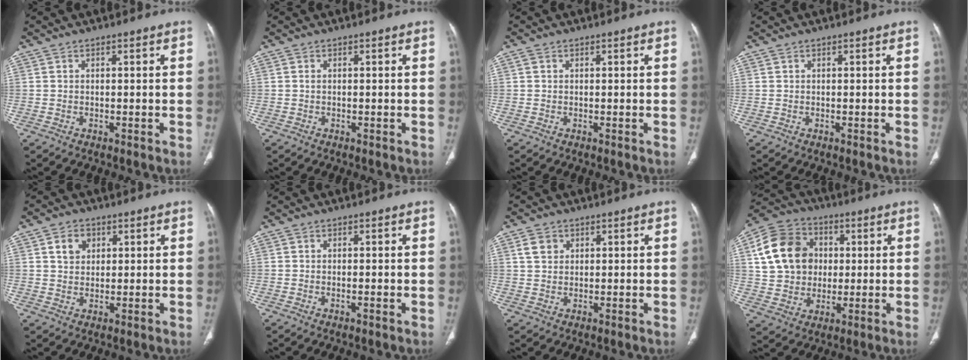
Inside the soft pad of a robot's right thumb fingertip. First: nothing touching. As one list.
[{"total": 0.0}, {"total": 0.5, "force": [0.2, 0.5, 0.2], "torque": [-0.003, 0.001, 0.002]}, {"total": 0.0}, {"total": 4.5, "force": [1.8, 3.5, 2.2], "torque": [-0.014, -0.007, 0.031]}, {"total": 0.8, "force": [-0.1, 0.1, 0.8], "torque": [-0.011, 0.000, -0.002]}, {"total": 3.4, "force": [1.5, 2.6, 1.5], "torque": [-0.014, -0.004, 0.030]}, {"total": 15.6, "force": [3.0, 12.9, 8.2], "torque": [-0.132, 0.015, 0.054]}]